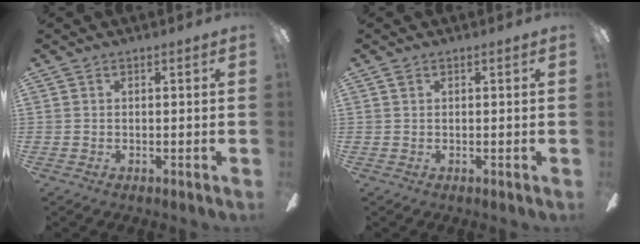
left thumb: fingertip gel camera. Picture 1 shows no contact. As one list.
[{"total": 0.5, "force": [0.3, 0.3, 0.3], "torque": [-0.006, 0.003, 0.005]}]